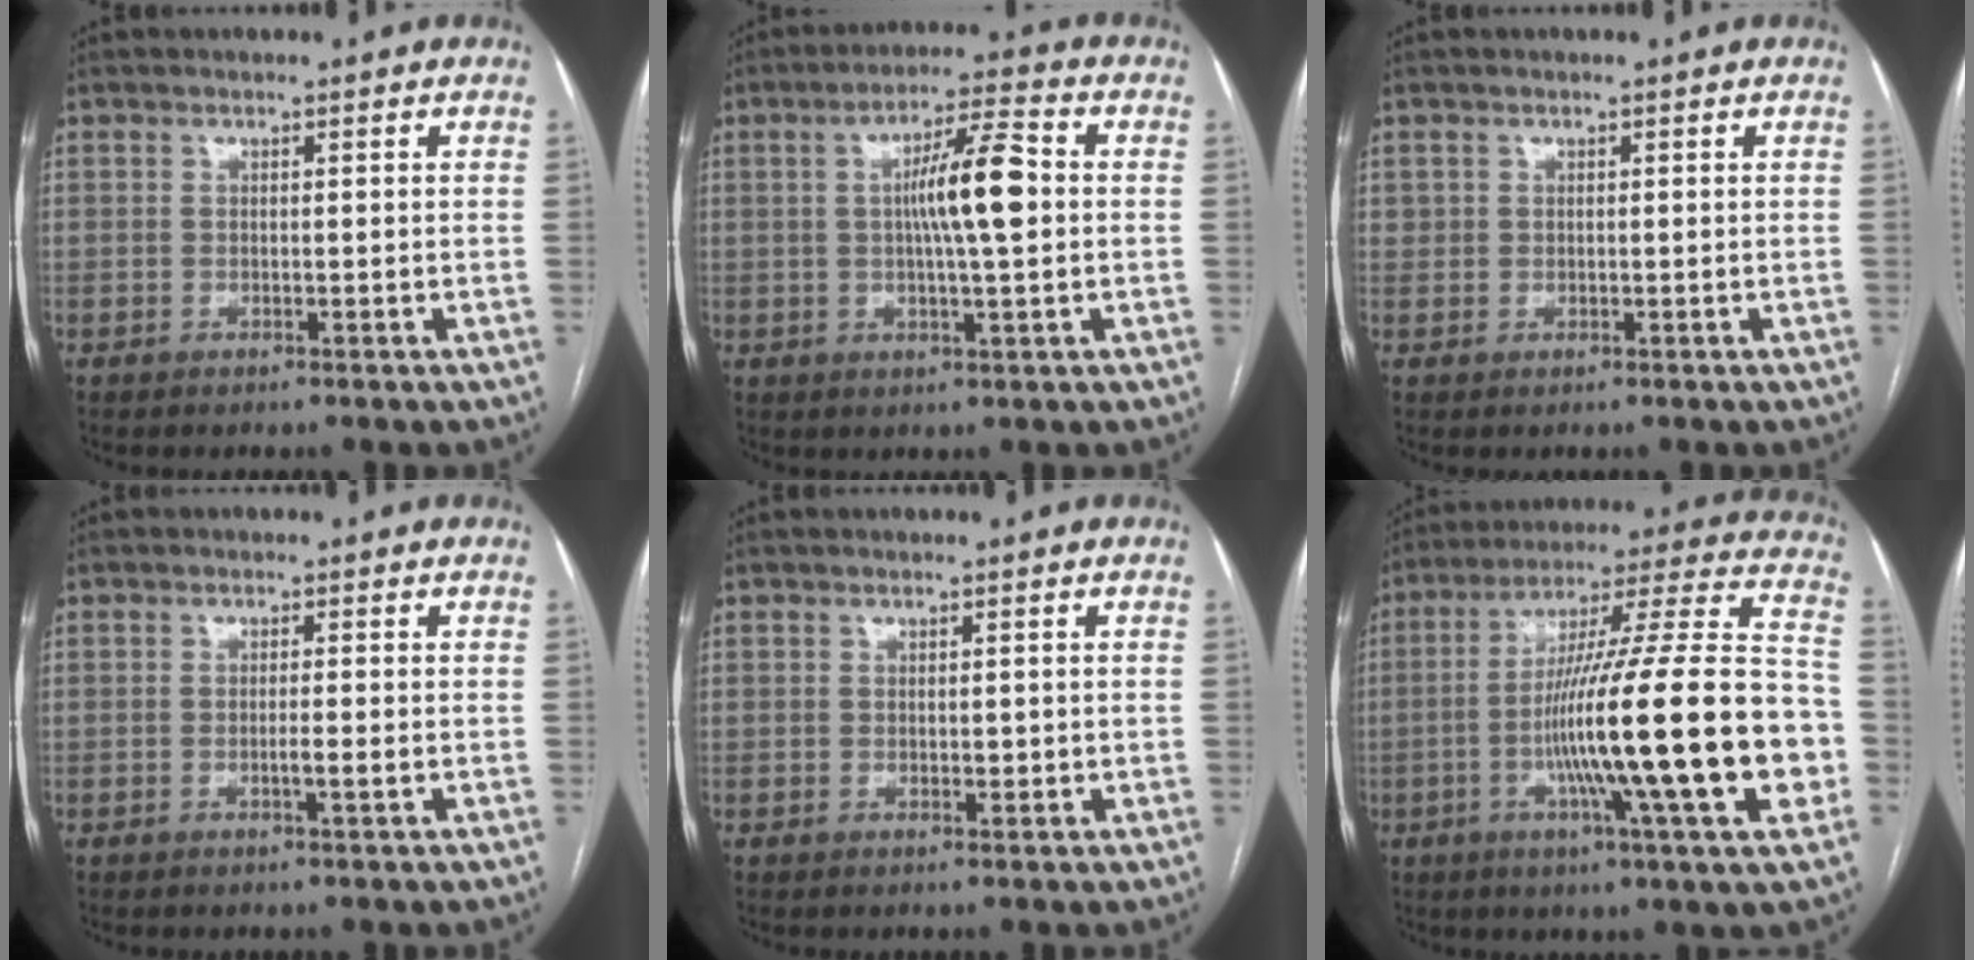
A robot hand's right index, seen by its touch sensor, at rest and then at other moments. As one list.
[{"total": 9.4, "force": [0.7, 0.9, 9.3], "torque": [-0.161, 0.012, 0.008]}, {"total": 0.8, "force": [0.3, 0.8, 0.1], "torque": [0.010, 0.003, 0.002]}, {"total": 1.8, "force": [-0.5, -0.1, 1.7], "torque": [-0.032, -0.002, -0.008]}, {"total": 1.2, "force": [0.0, 0.7, 1.0], "torque": [-0.013, -0.002, 0.002]}, {"total": 27.5, "force": [-6.0, 0.6, 26.8], "torque": [-0.386, -0.011, -0.112]}]